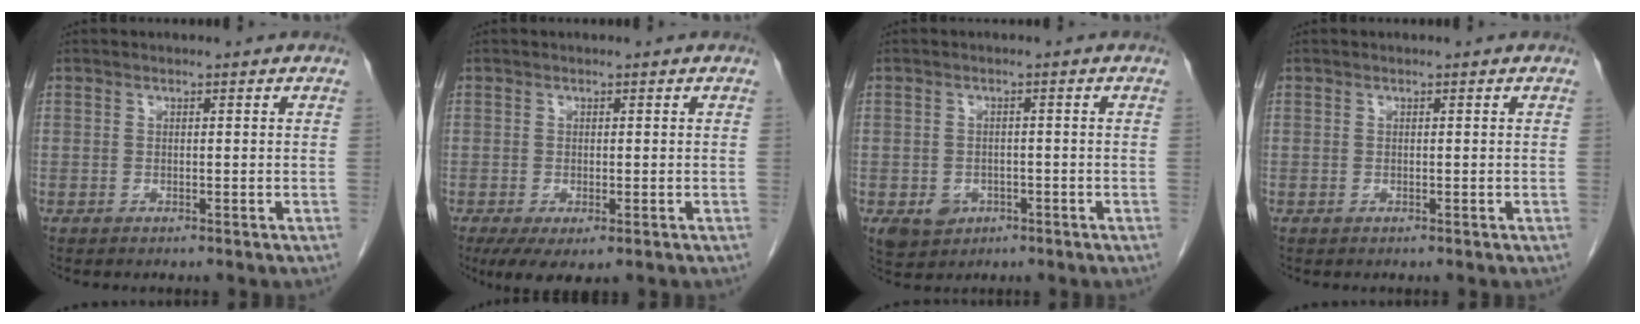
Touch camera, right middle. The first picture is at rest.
{"total": 4.9, "force": [-2.7, 1.9, 3.6], "torque": [-0.055, -0.013, -0.038]}
{"total": 4.3, "force": [-1.9, 3.6, 1.6], "torque": [-0.028, 0.000, -0.021]}
{"total": 0.0}